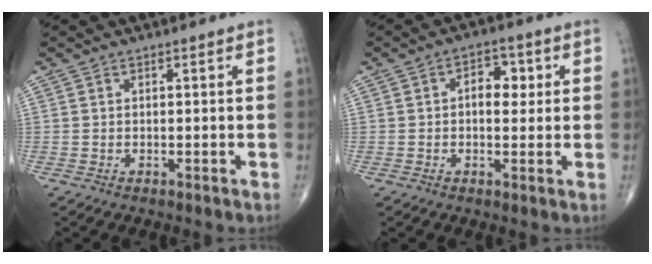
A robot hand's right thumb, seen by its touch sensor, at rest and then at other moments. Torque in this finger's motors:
{"motor_torque": [-0.07, -0.05, 0.26, 0.15, 0.03]}